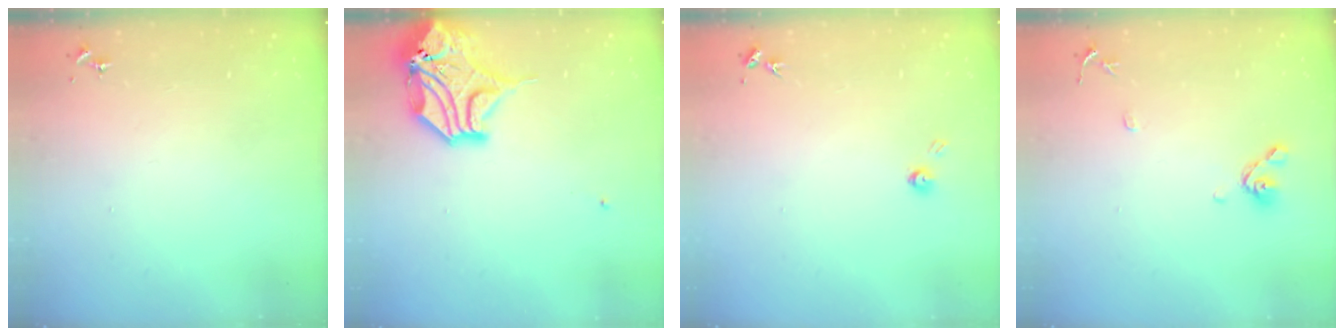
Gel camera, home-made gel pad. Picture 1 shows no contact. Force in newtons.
{"total": 14.3, "press": 14.1, "slide": 2.1}
{"total": 3.7, "press": 3.7, "slide": 0.4}
{"total": 8.3, "press": 8.0, "slide": 2.1}